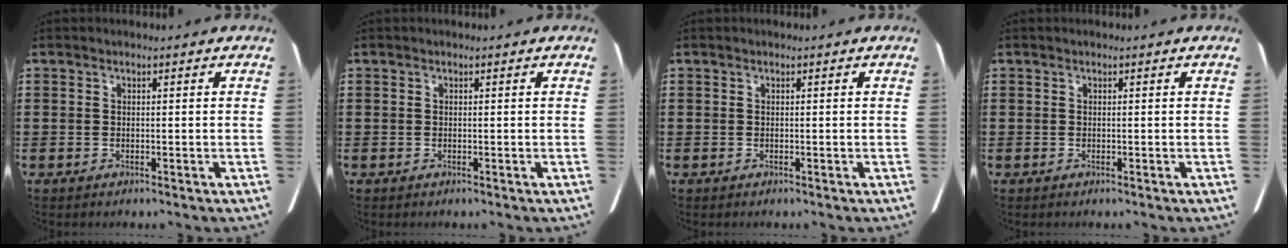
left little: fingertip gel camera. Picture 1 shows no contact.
{"total": 0.0}
{"total": 0.0}
{"total": 0.0}